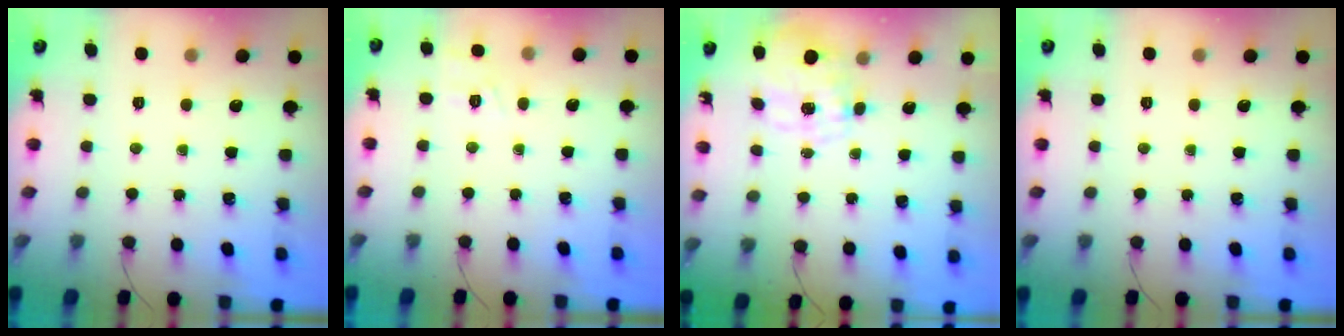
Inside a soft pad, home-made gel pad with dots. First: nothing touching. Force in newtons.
{"total": 2.8, "press": 2.2, "slide": 1.7}
{"total": 9.0, "press": 8.9, "slide": 1.2}
{"total": 0.0}